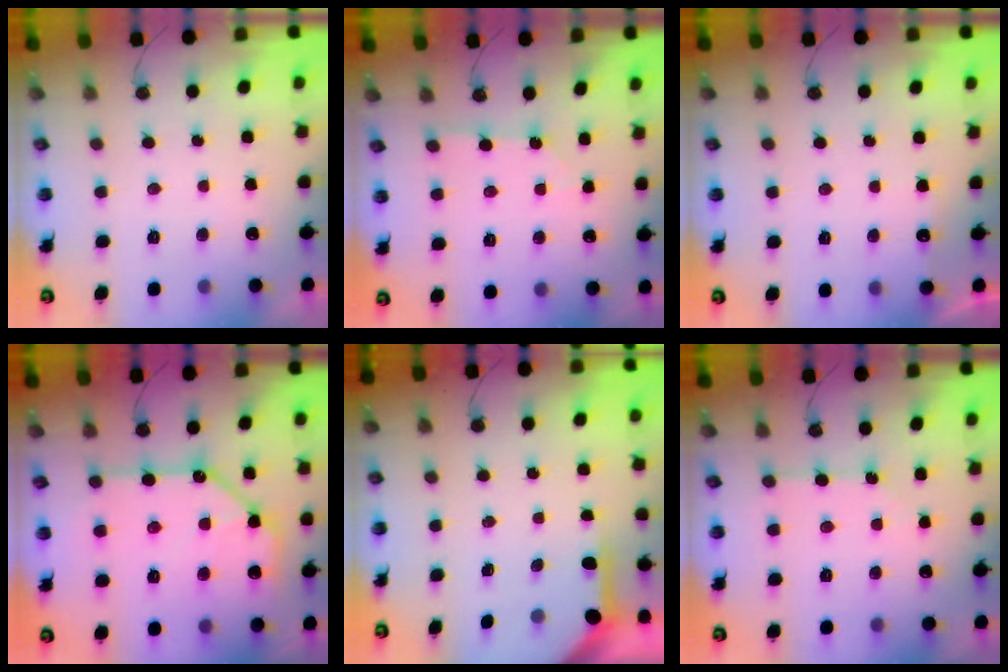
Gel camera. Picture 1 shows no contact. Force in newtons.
{"total": 1.0, "press": 1.0, "slide": 0.1}
{"total": 3.9, "press": 3.9, "slide": 0.4}
{"total": 15.2, "press": 15.0, "slide": 1.9}
{"total": 3.9, "press": 3.9, "slide": 0.3}
{"total": 2.4, "press": 2.3, "slide": 0.4}